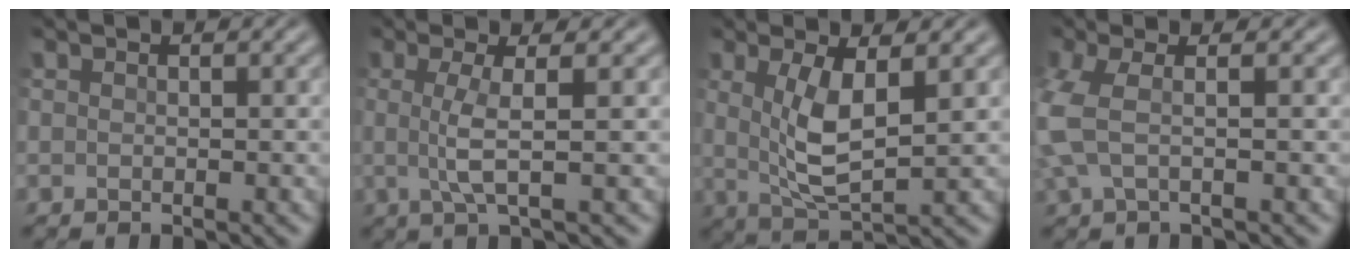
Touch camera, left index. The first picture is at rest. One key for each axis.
{"total": 2.8, "fx": 0.0, "fy": 0.0, "fz": 2.8, "tx": -0.061, "ty": 0.002, "tz": 0.000}
{"total": 4.6, "fx": 0.7, "fy": 1.1, "fz": 4.4, "tx": -0.095, "ty": -0.005, "tz": 0.018}
{"total": 4.3, "fx": -0.5, "fy": 2.1, "fz": 3.8, "tx": -0.109, "ty": 0.004, "tz": -0.013}